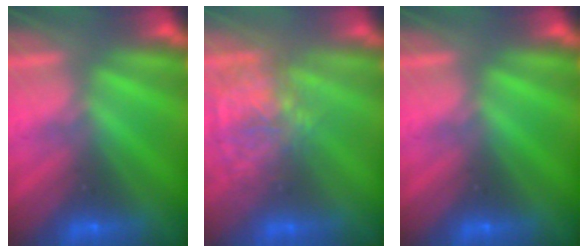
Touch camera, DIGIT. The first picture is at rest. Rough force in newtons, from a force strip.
{"total": 3.7}
{"total": 0.0}